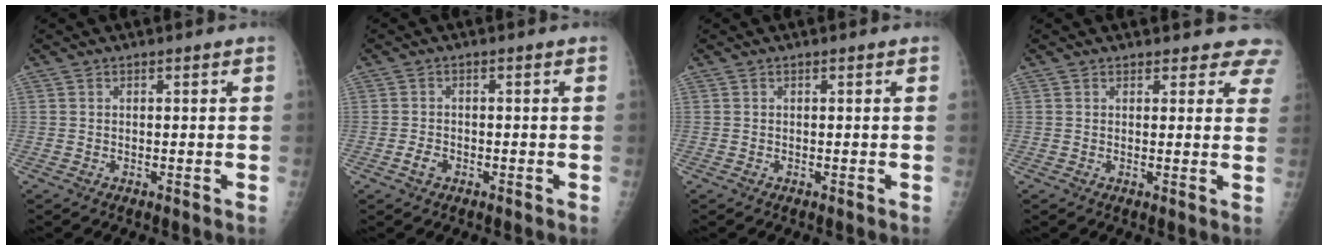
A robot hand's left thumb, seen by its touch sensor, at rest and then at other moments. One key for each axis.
{"total": 2.0, "fx": -1.0, "fy": 1.3, "fz": 1.1, "tx": -0.021, "ty": 0.005, "tz": -0.018}
{"total": 0.0}
{"total": 5.9, "fx": 5.4, "fy": 2.5, "fz": 0.2, "tx": 0.052, "ty": -0.021, "tz": 0.032}